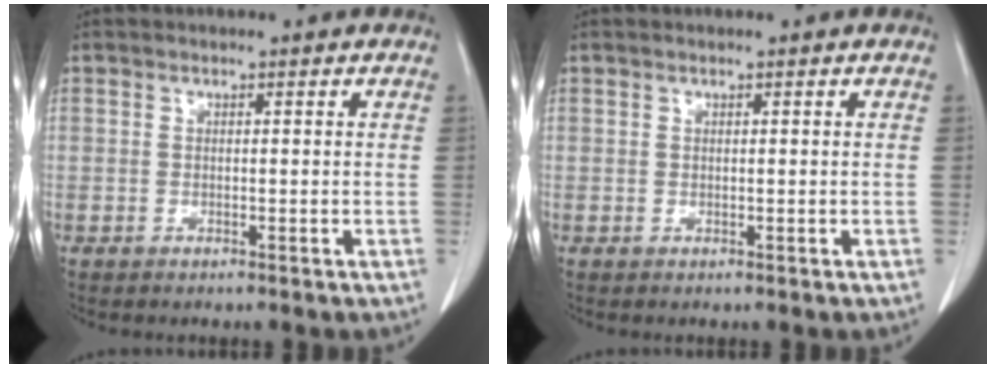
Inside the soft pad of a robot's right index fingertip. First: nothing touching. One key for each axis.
{"total": 0.0}